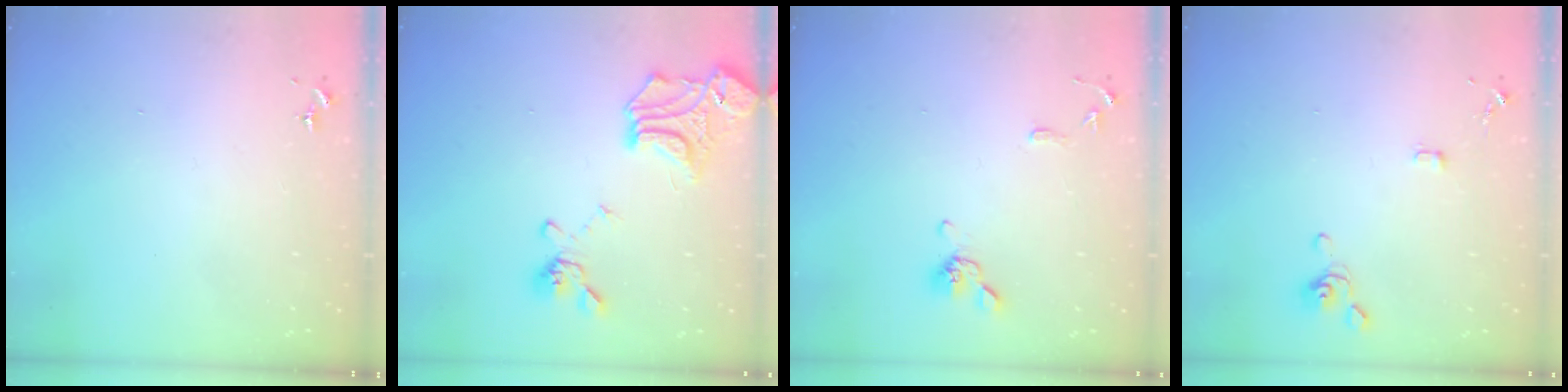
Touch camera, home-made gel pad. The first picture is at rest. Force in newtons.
{"total": 19.3, "press": 19.2, "slide": 2.0}
{"total": 9.9, "press": 9.8, "slide": 1.4}
{"total": 3.5, "press": 3.4, "slide": 0.9}